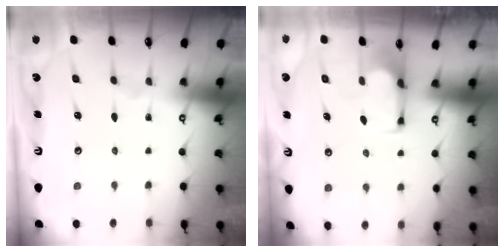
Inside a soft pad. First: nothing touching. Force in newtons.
{"total": 2.7, "press": 2.6, "slide": 0.9}